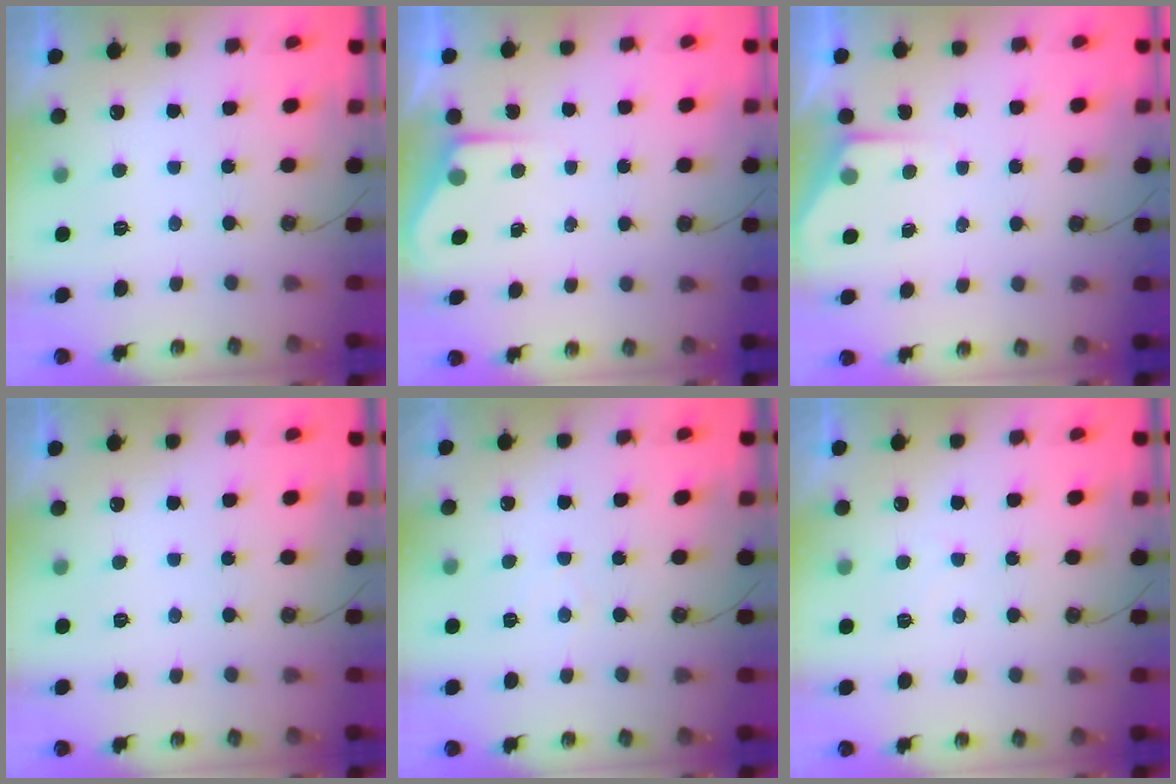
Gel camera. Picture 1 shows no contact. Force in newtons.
{"total": 2.3, "press": 2.3, "slide": 0.3}
{"total": 3.5, "press": 3.5, "slide": 0.5}
{"total": 0.0}
{"total": 3.8, "press": 3.8, "slide": 0.5}
{"total": 3.9, "press": 3.9, "slide": 0.5}